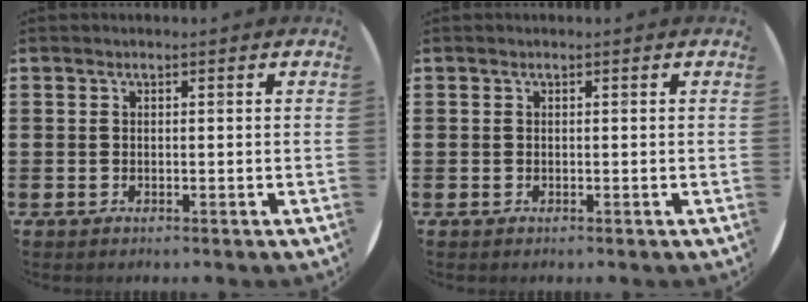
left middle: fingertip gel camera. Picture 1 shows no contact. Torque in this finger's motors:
{"motor_torque": [-0.19, 0.23, -0.01, -0.01]}